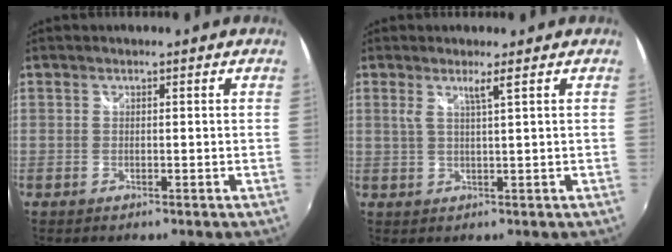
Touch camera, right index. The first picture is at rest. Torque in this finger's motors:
{"motor_torque": [-0.02, -0.01, 0.20, 0.05]}